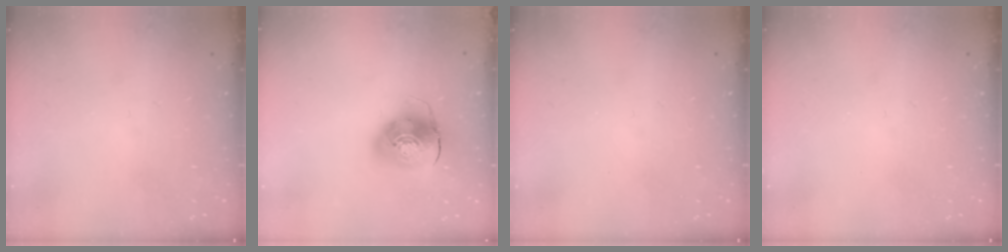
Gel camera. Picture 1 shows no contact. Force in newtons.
{"total": 10.5, "press": 10.4, "slide": 1.8}
{"total": 0.0}
{"total": 0.0}